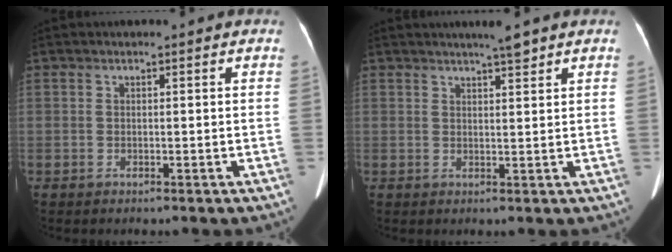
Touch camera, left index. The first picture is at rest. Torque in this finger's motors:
{"motor_torque": [-0.46, -0.21, -0.70, -0.08]}